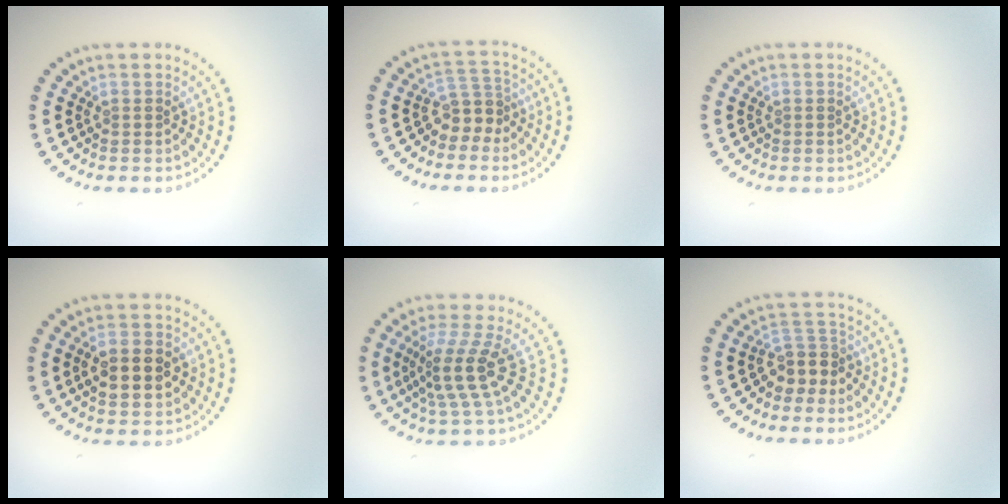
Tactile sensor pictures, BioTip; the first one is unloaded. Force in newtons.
{"total": 2.7, "press": 1.9, "slide": 1.9}
{"total": 0.0}
{"total": 4.5, "press": 4.5, "slide": 0.2}
{"total": 4.1, "press": 2.9, "slide": 2.8}
{"total": 2.8, "press": 2.3, "slide": 1.6}